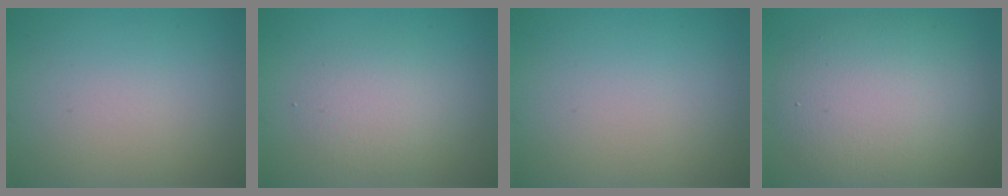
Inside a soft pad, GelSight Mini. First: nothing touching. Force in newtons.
{"total": 2.5, "press": 2.5, "slide": 0.2}
{"total": 0.0}
{"total": 8.9, "press": 8.9, "slide": 0.3}